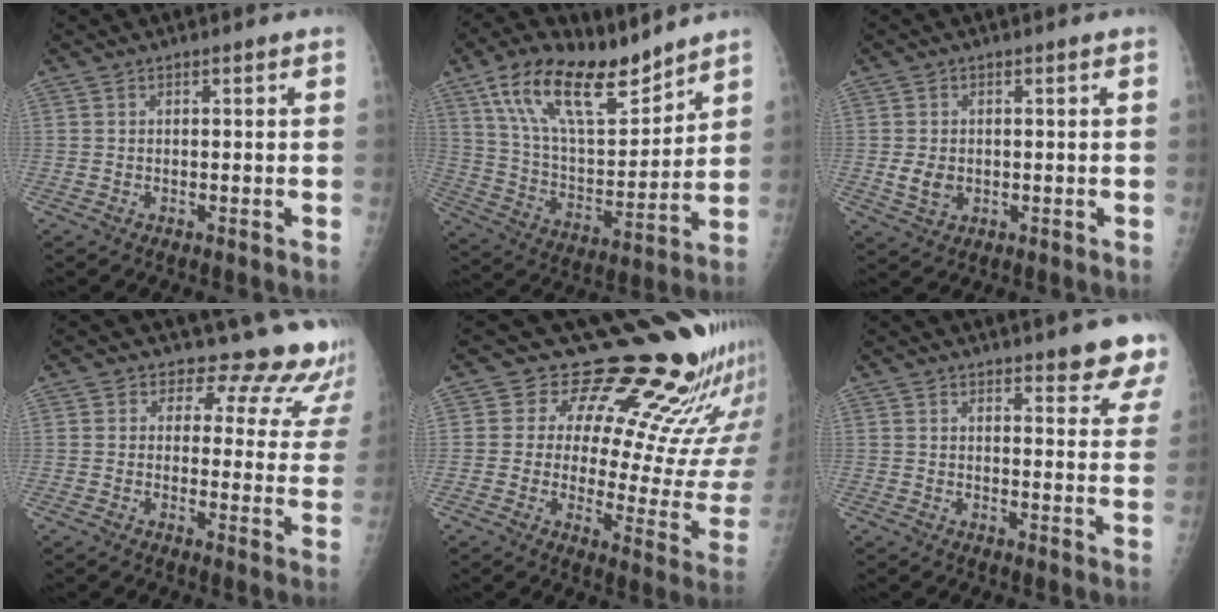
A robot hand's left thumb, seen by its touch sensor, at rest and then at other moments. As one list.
[{"total": 19.2, "force": [13.0, 7.6, 11.9], "torque": [-0.176, -0.063, 0.241]}, {"total": 3.7, "force": [-0.3, 2.8, 2.3], "torque": [-0.034, -0.003, 0.002]}, {"total": 15.4, "force": [14.1, 5.8, 2.5], "torque": [0.029, -0.110, 0.131]}, {"total": 21.6, "force": [17.5, 6.5, 10.9], "torque": [-0.096, -0.148, 0.211]}, {"total": 9.1, "force": [7.6, 2.1, 4.6], "torque": [-0.022, -0.040, 0.076]}]